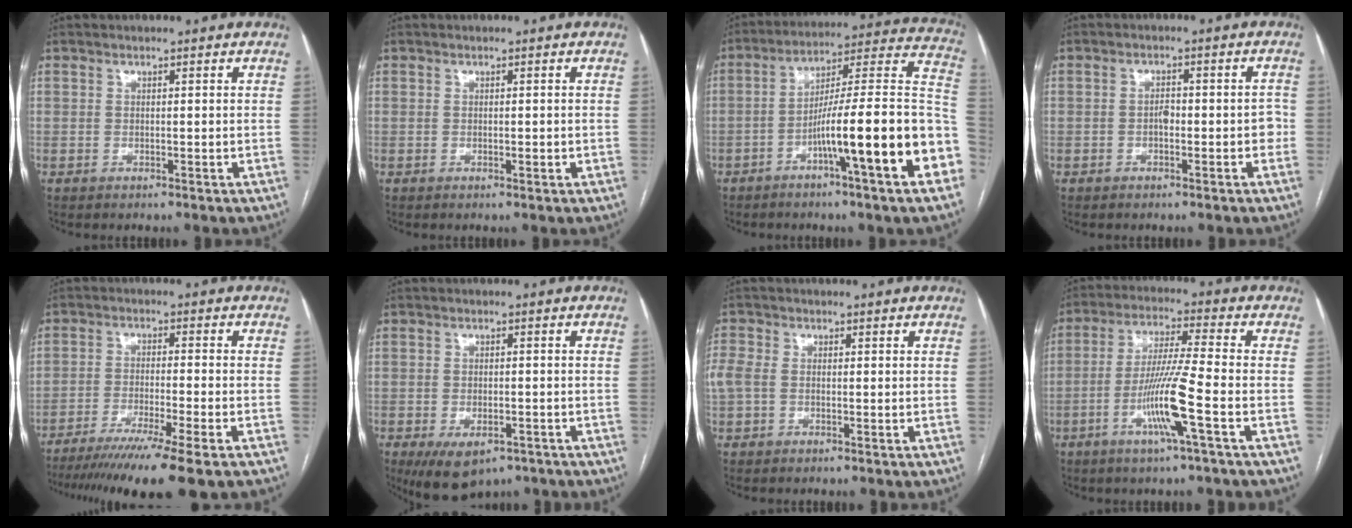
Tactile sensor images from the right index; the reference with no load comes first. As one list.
[{"total": 0.8, "force": [-0.1, 0.4, 0.7], "torque": [-0.007, 0.002, 0.002]}, {"total": 20.5, "force": [-7.0, 0.5, 19.3], "torque": [-0.218, 0.026, -0.105]}, {"total": 3.3, "force": [-0.8, 1.6, 2.7], "torque": [-0.027, 0.014, -0.010]}, {"total": 15.5, "force": [-11.9, -0.7, 9.9], "torque": [-0.144, -0.044, -0.186]}, {"total": 7.8, "force": [-4.9, 3.8, 4.7], "torque": [-0.077, -0.007, -0.069]}, {"total": 4.6, "force": [-0.1, 3.5, 3.0], "torque": [-0.096, 0.019, 0.001]}, {"total": 10.3, "force": [-3.8, -1.0, 9.6], "torque": [-0.188, -0.007, -0.073]}]